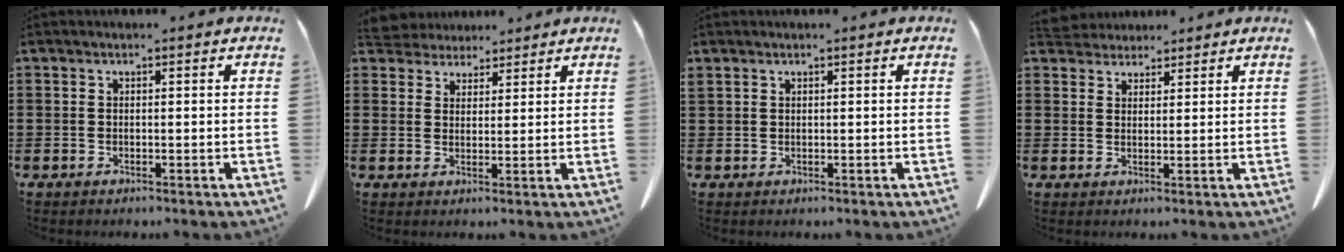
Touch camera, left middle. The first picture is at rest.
{"total": 3.5, "force": [3.3, 1.3, -0.1], "torque": [-0.013, -0.006, 0.061]}
{"total": 0.6, "force": [0.5, 0.2, 0.1], "torque": [-0.006, -0.001, 0.011]}
{"total": 3.1, "force": [2.9, 0.9, 0.0], "torque": [-0.009, -0.004, 0.057]}